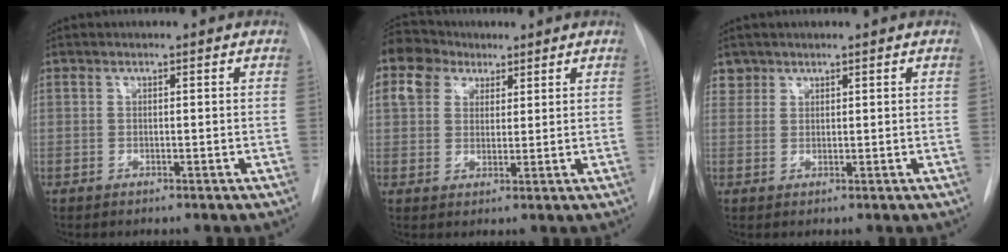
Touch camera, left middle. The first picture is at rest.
{"total": 14.0, "force": [8.0, 10.4, 5.0], "torque": [-0.150, 0.061, 0.155]}
{"total": 1.7, "force": [1.3, 1.1, -0.4], "torque": [0.016, 0.008, 0.020]}